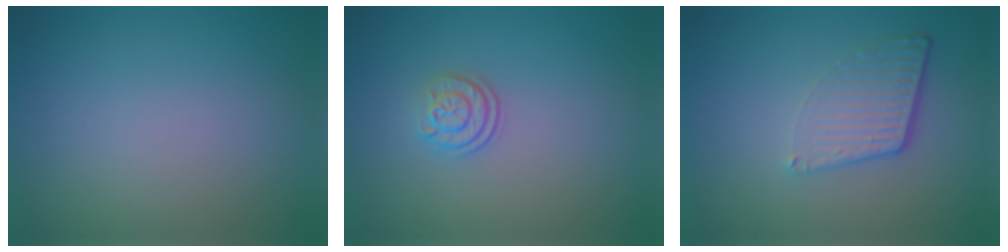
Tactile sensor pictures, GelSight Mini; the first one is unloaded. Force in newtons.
{"total": 2.1, "press": 1.7, "slide": 1.3}
{"total": 4.2, "press": 2.7, "slide": 3.2}